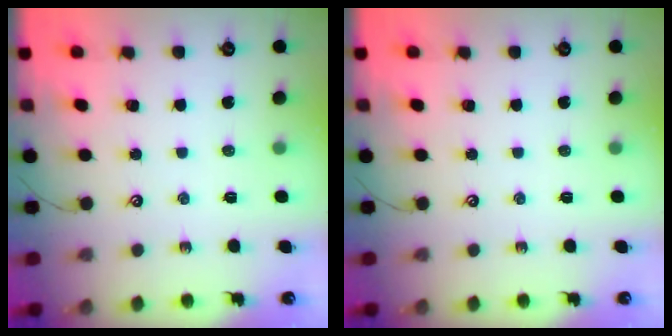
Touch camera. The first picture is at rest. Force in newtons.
{"total": 0.0}